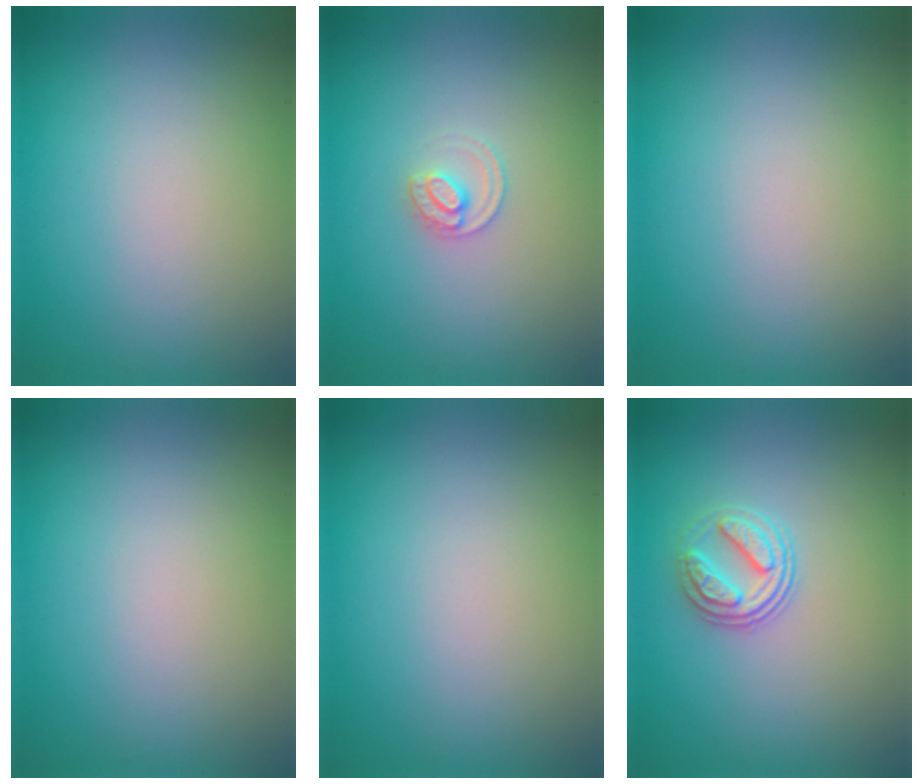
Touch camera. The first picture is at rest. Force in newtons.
{"total": 1.7, "press": 1.7, "slide": 0.1}
{"total": 0.0}
{"total": 0.0}
{"total": 0.0}
{"total": 2.9, "press": 2.6, "slide": 1.3}